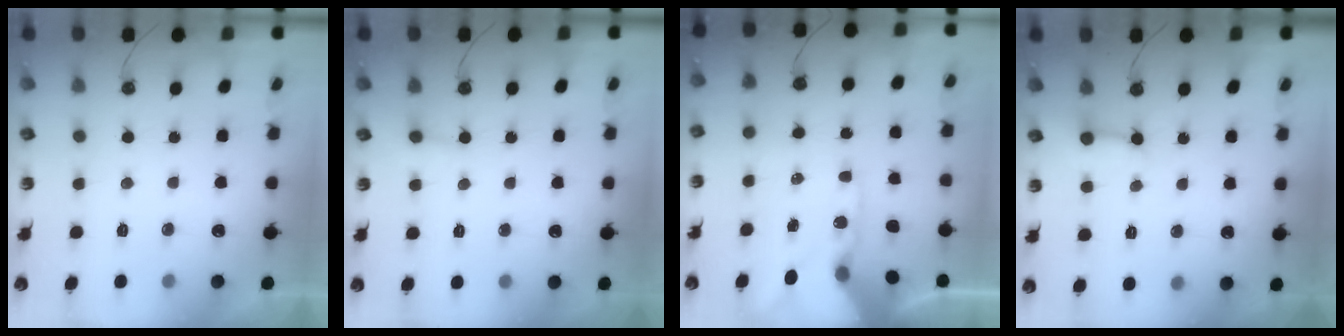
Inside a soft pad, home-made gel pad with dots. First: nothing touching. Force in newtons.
{"total": 3.8, "press": 3.8, "slide": 0.3}
{"total": 15.3, "press": 15.1, "slide": 2.4}
{"total": 2.8, "press": 2.8, "slide": 0.2}